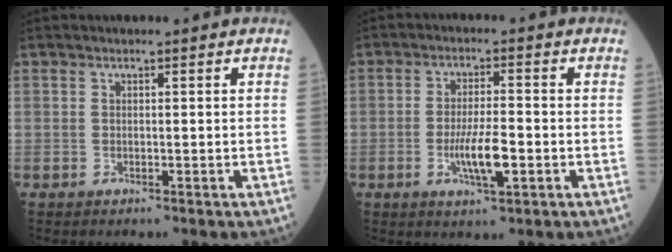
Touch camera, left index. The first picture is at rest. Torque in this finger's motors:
{"motor_torque": [1.21, 0.14, 0.56, 0.13]}